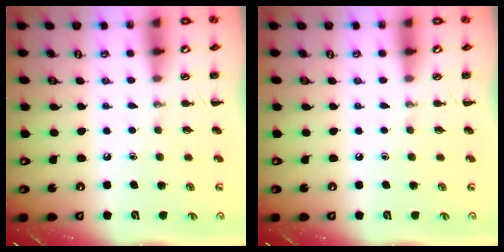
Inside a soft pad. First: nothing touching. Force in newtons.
{"total": 0.0}